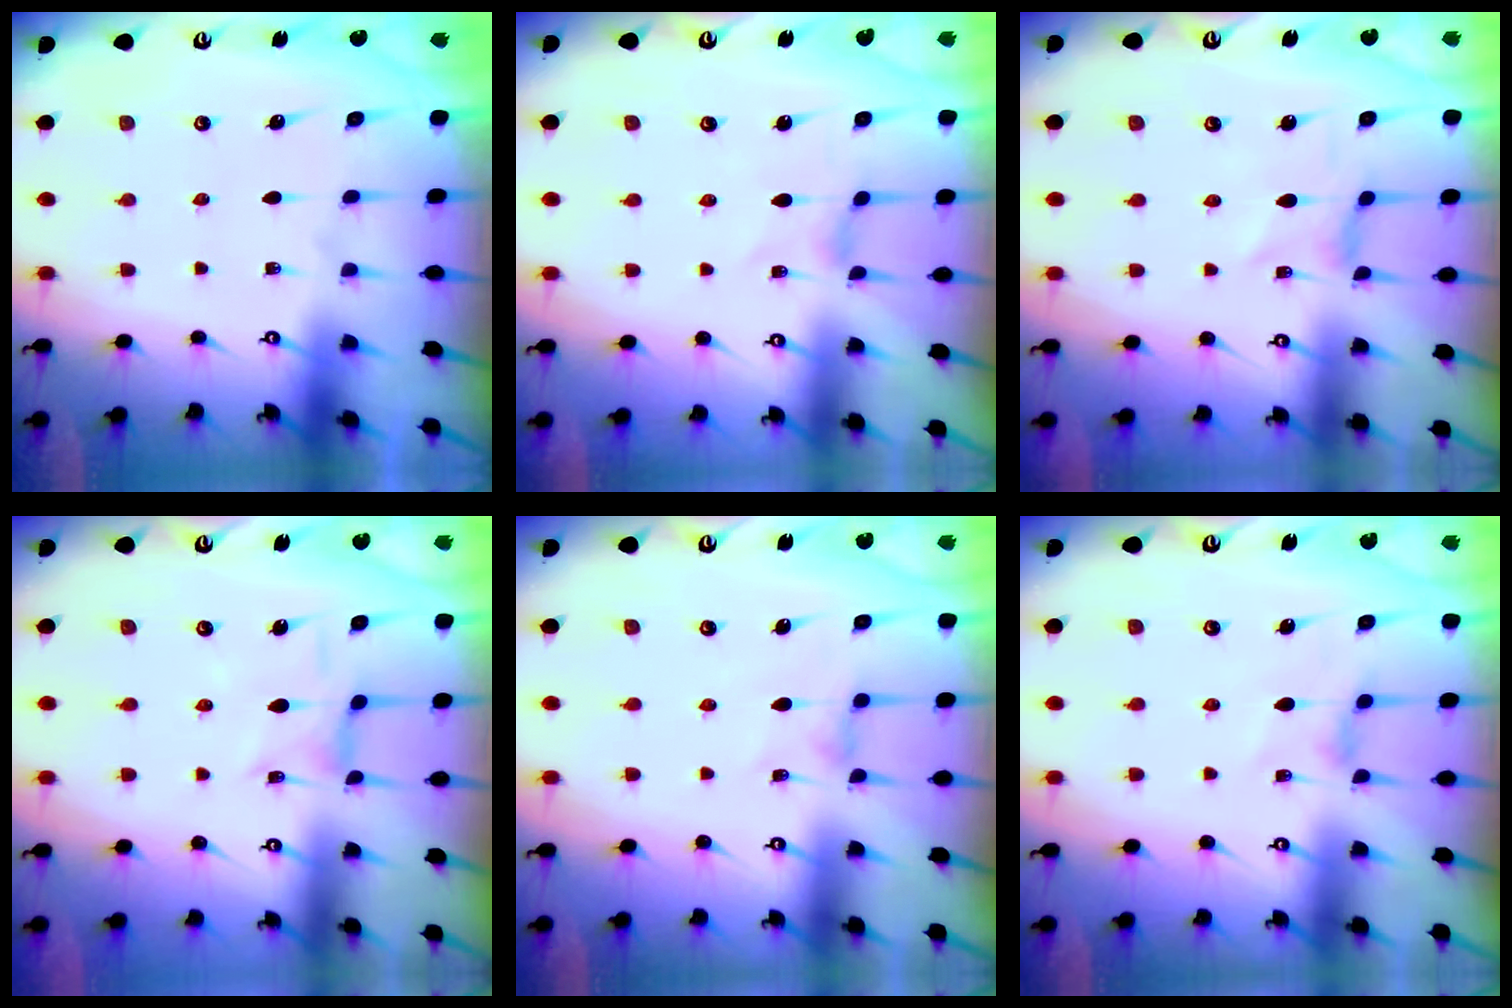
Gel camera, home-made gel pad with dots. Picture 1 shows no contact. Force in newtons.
{"total": 0.5, "press": 0.5, "slide": 0.1}
{"total": 0.0}
{"total": 2.3, "press": 2.3, "slide": 0.5}
{"total": 2.3, "press": 2.3, "slide": 0.4}
{"total": 4.2, "press": 4.2, "slide": 0.5}